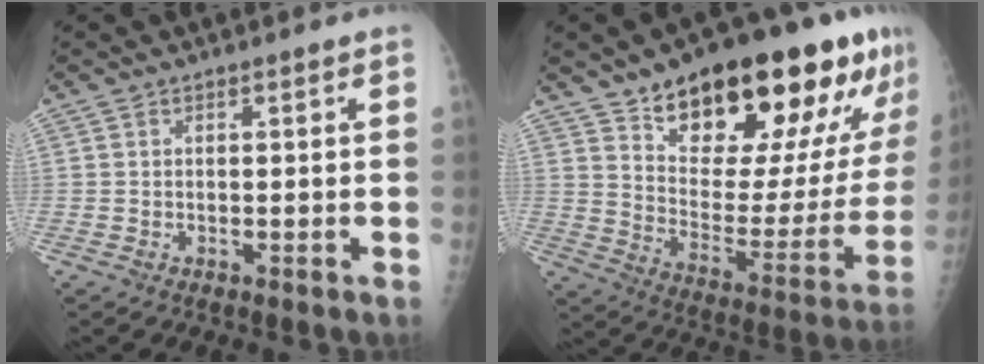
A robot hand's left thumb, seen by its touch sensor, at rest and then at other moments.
{"total": 27.7, "force": [17.6, 10.4, 18.7], "torque": [-0.233, -0.062, 0.272]}